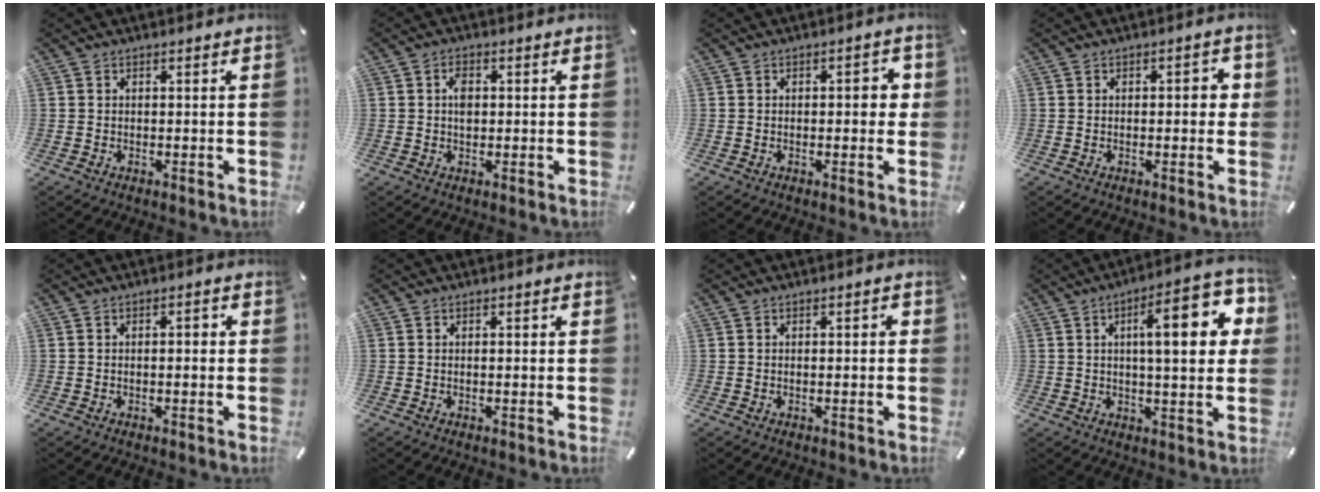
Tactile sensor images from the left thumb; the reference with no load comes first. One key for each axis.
{"total": 3.3, "fx": 0.4, "fy": 2.2, "fz": 2.4, "tx": -0.042, "ty": 0.004, "tz": 0.003}
{"total": 4.1, "fx": 0.0, "fy": 1.9, "fz": 3.6, "tx": -0.040, "ty": 0.000, "tz": -0.007}
{"total": 3.9, "fx": -0.1, "fy": 1.8, "fz": 3.4, "tx": -0.037, "ty": -0.001, "tz": -0.009}
{"total": 2.0, "fx": -0.5, "fy": 0.7, "fz": 1.8, "tx": -0.030, "ty": 0.008, "tz": -0.012}
{"total": 0.9, "fx": -0.1, "fy": 0.2, "fz": 0.9, "tx": -0.015, "ty": -0.001, "tz": -0.002}
{"total": 1.5, "fx": -0.2, "fy": 0.6, "fz": 1.4, "tx": -0.025, "ty": 0.003, "tz": -0.005}
{"total": 17.5, "fx": 4.6, "fy": 5.5, "fz": 15.9, "tx": -0.227, "ty": -0.010, "tz": 0.063}